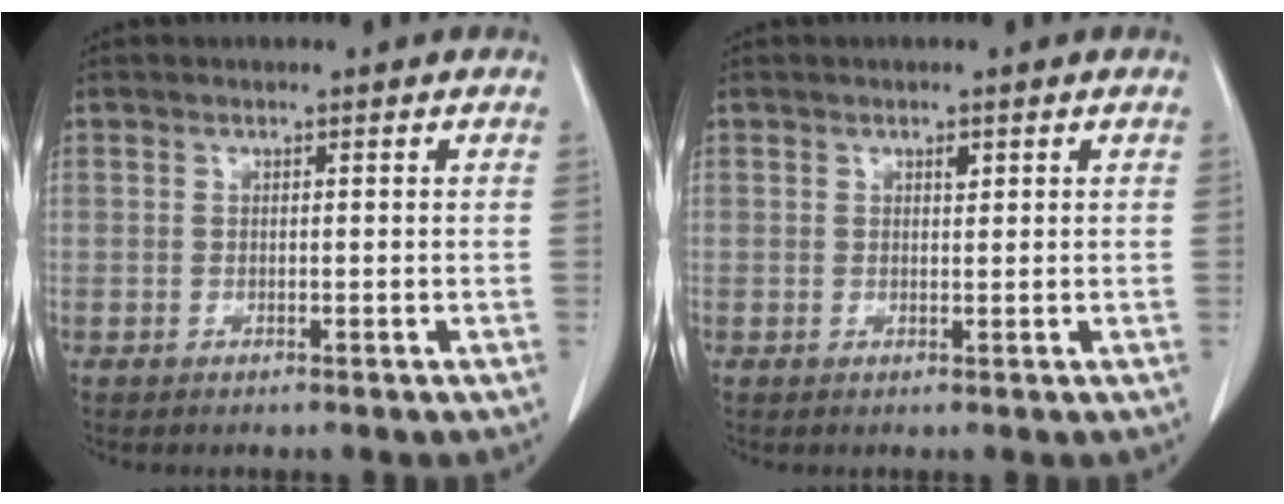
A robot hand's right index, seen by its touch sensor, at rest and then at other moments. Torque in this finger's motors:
{"motor_torque": [0.20, 0.03, -0.02, 0.01]}